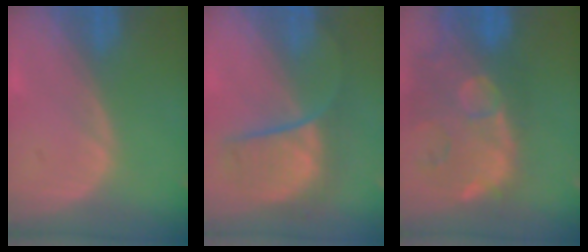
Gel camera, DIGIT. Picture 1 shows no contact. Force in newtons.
{"total": 7.9, "press": 7.8, "slide": 1.3}
{"total": 14.6, "press": 11.8, "slide": 8.6}